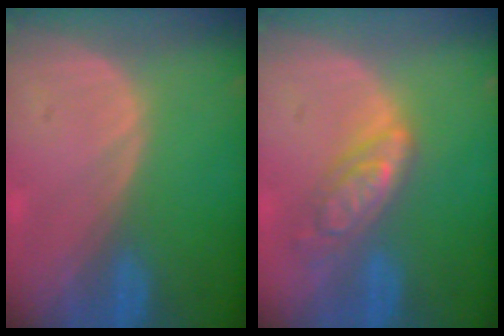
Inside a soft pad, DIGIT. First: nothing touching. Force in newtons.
{"total": 6.5, "press": 5.7, "slide": 3.0}